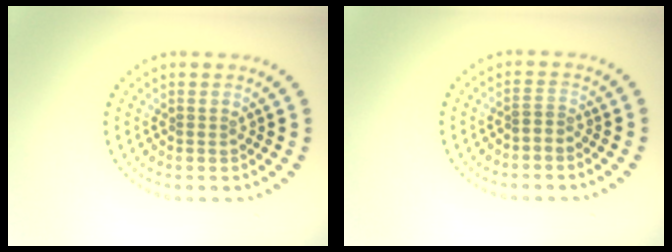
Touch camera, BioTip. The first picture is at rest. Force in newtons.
{"total": 0.9, "press": 0.7, "slide": 0.7}